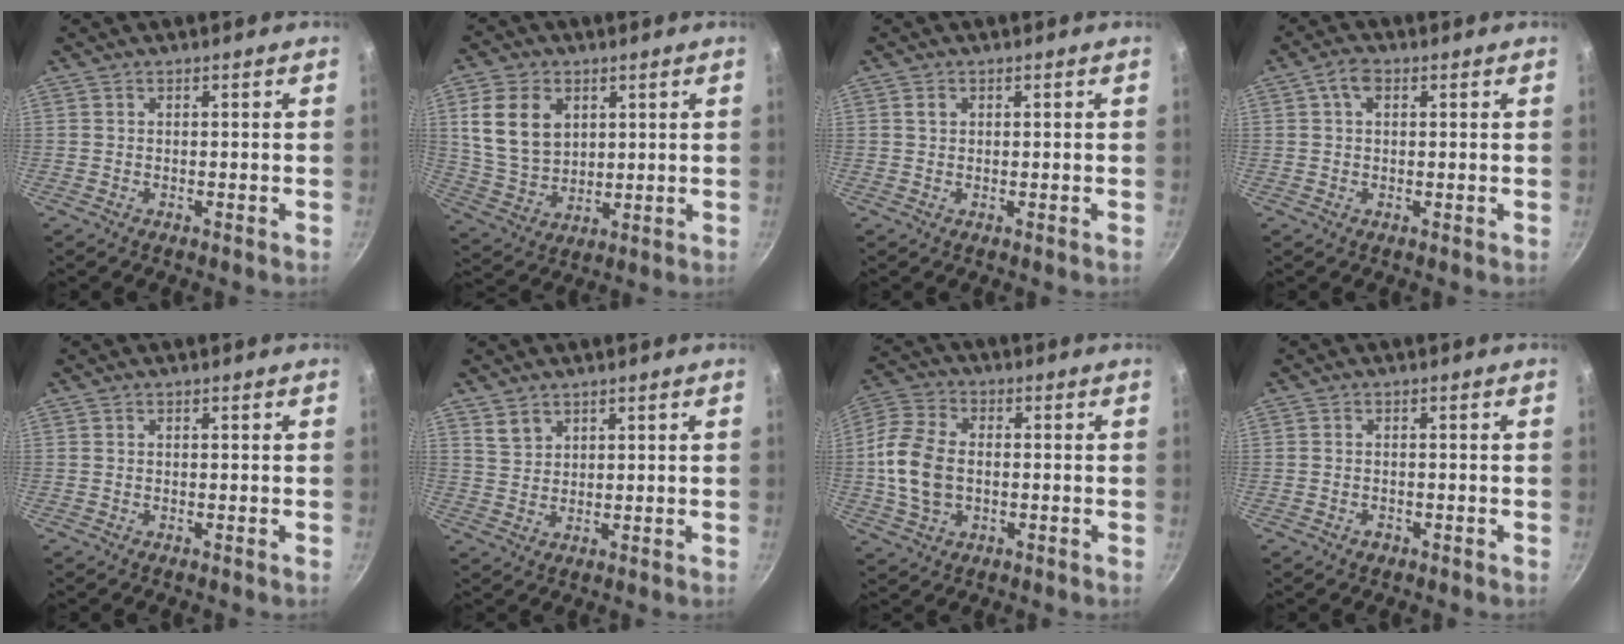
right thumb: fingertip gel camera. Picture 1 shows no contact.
{"total": 12.2, "force": [3.8, 8.9, 7.5], "torque": [-0.122, -0.017, 0.082]}
{"total": 1.3, "force": [0.5, 1.0, 0.6], "torque": [-0.007, 0.002, 0.006]}
{"total": 3.4, "force": [1.1, 2.1, 2.4], "torque": [-0.034, 0.001, 0.015]}
{"total": 0.0}
{"total": 3.4, "force": [2.3, 2.2, 1.1], "torque": [-0.009, -0.004, 0.047]}
{"total": 11.7, "force": [-0.9, 8.0, 8.6], "torque": [-0.167, 0.020, -0.025]}
{"total": 1.3, "force": [-0.8, 0.8, 0.5], "torque": [-0.010, 0.007, -0.011]}